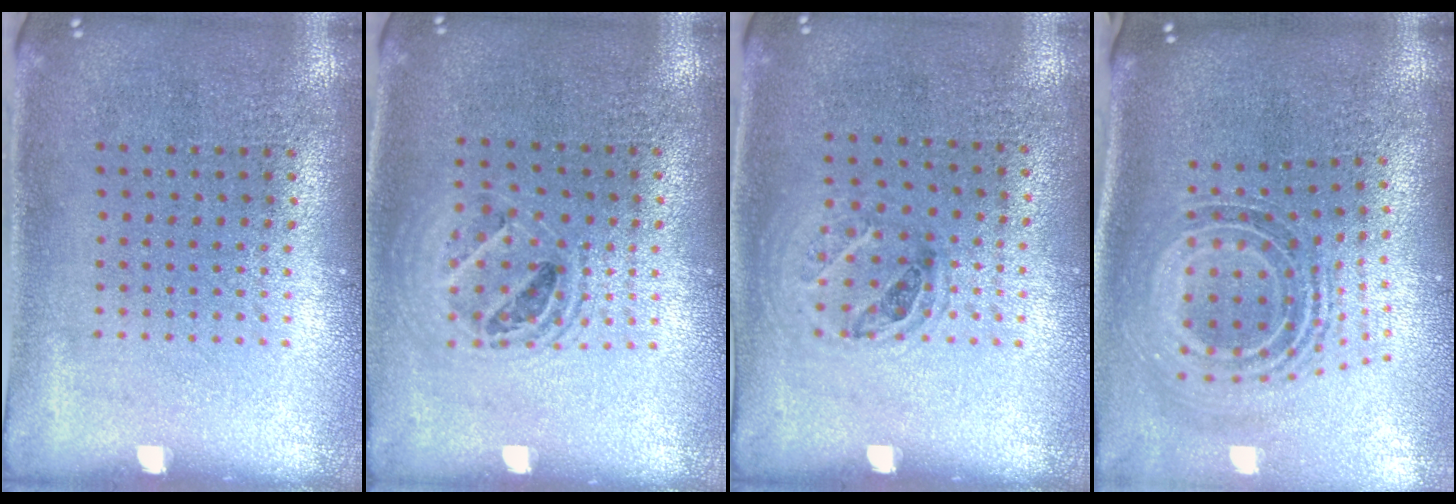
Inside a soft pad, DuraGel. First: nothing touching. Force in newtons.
{"total": 1.4, "press": 1.2, "slide": 0.6}
{"total": 1.1, "press": 0.8, "slide": 0.7}
{"total": 1.5, "press": 1.2, "slide": 0.9}